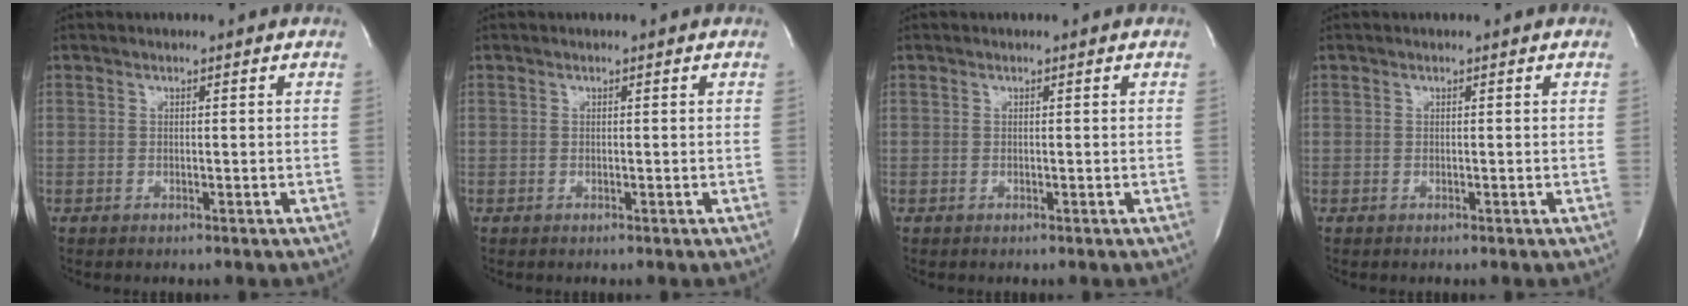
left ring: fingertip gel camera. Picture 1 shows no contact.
{"total": 0.0}
{"total": 0.0}
{"total": 0.0}